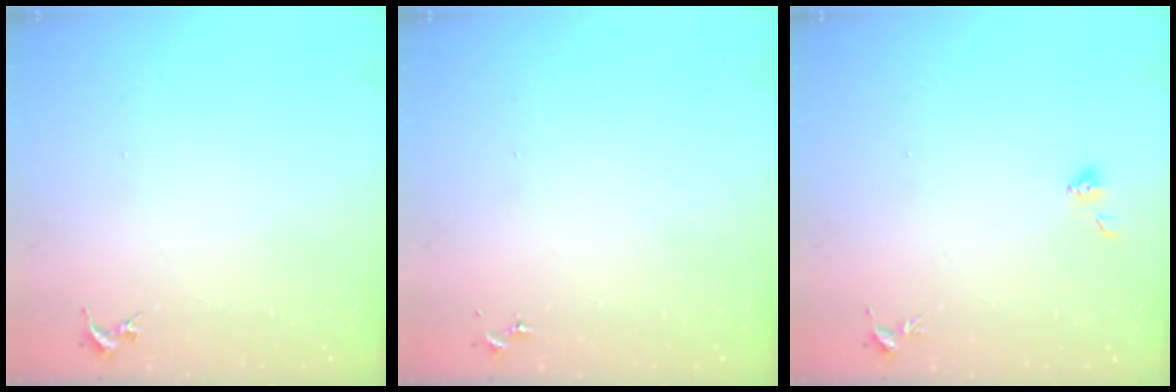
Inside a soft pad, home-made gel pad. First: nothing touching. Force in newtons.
{"total": 0.0}
{"total": 5.3, "press": 5.2, "slide": 1.1}